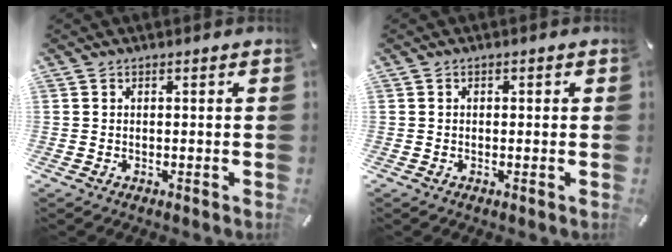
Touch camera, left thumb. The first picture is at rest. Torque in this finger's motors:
{"motor_torque": [-0.09, -0.43, -0.09, 0.13, -0.01]}